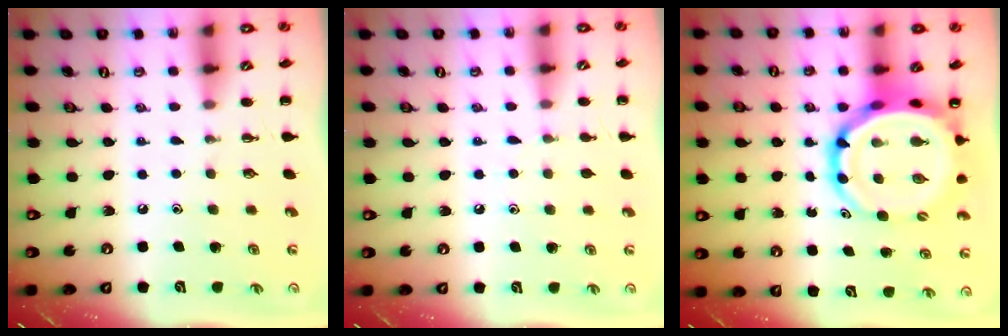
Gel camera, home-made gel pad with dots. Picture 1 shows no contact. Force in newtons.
{"total": 4.2, "press": 3.9, "slide": 1.4}
{"total": 11.9, "press": 11.5, "slide": 3.1}